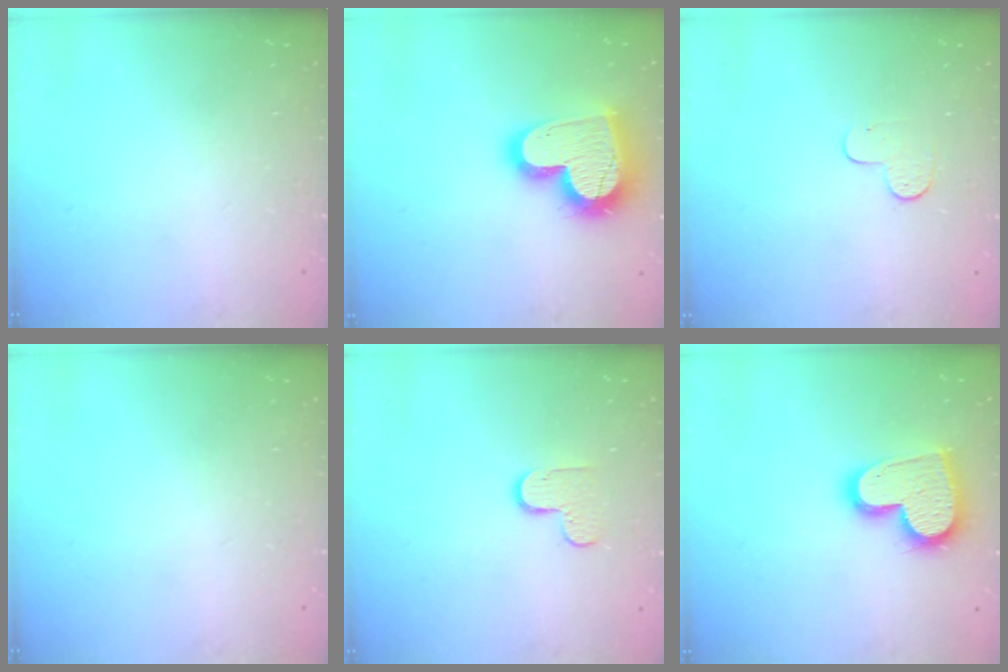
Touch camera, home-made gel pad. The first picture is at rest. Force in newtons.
{"total": 20.1, "press": 20.1, "slide": 1.7}
{"total": 4.3, "press": 4.2, "slide": 0.4}
{"total": 0.0}
{"total": 5.1, "press": 5.0, "slide": 0.5}
{"total": 16.9, "press": 16.9, "slide": 1.5}